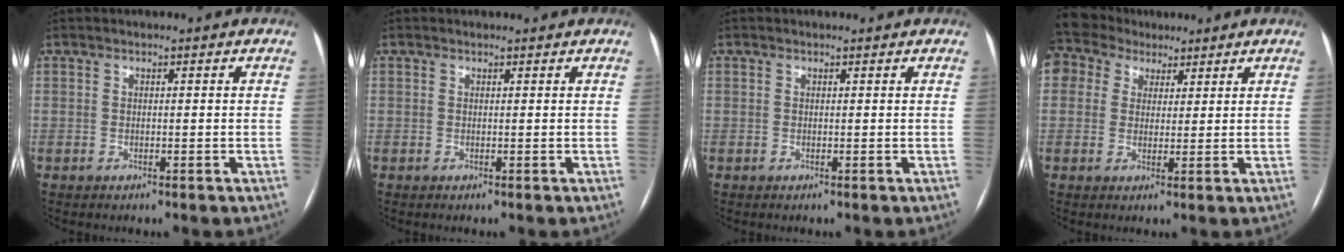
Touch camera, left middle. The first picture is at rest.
{"total": 1.1, "force": [1.0, 0.2, 0.2], "torque": [-0.009, 0.010, 0.014]}
{"total": 0.7, "force": [0.6, 0.2, 0.1], "torque": [-0.007, 0.004, 0.008]}
{"total": 7.6, "force": [5.2, 5.4, 1.1], "torque": [-0.028, 0.039, 0.098]}